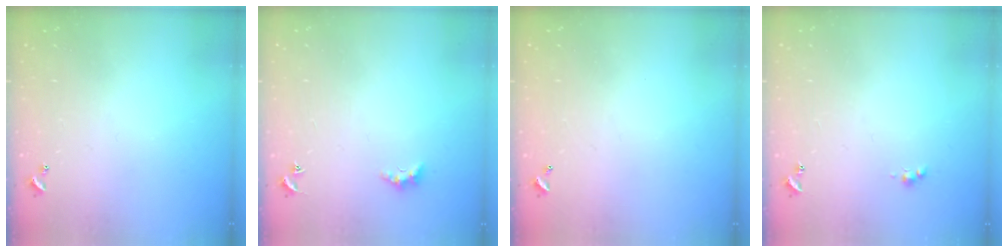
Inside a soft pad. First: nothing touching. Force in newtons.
{"total": 2.2, "press": 2.1, "slide": 0.6}
{"total": 2.9, "press": 2.9, "slide": 0.1}
{"total": 1.1, "press": 1.1, "slide": 0.3}